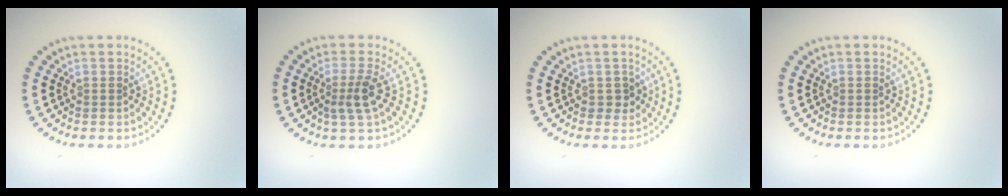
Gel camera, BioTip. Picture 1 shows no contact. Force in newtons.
{"total": 2.3, "press": 1.8, "slide": 1.5}
{"total": 1.3, "press": 1.0, "slide": 0.7}
{"total": 0.0}